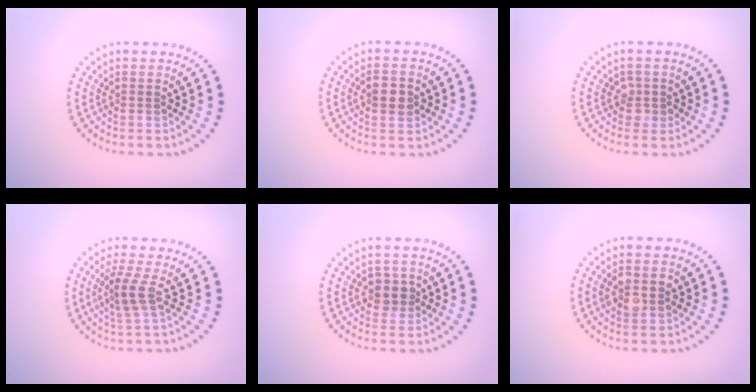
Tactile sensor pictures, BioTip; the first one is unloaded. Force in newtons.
{"total": 2.8, "press": 2.8, "slide": 0.0}
{"total": 1.3, "press": 1.2, "slide": 0.7}
{"total": 2.2, "press": 1.7, "slide": 1.5}
{"total": 1.8, "press": 1.6, "slide": 0.9}
{"total": 2.8, "press": 2.8, "slide": 0.2}